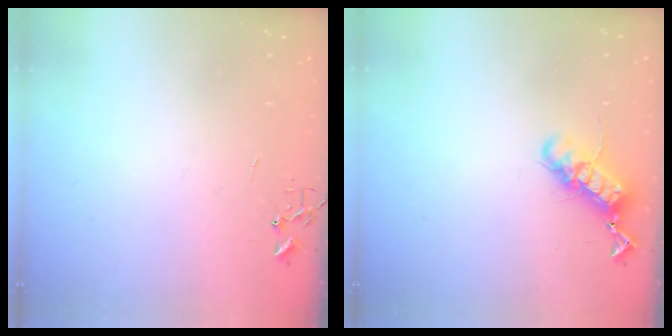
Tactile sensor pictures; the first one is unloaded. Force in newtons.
{"total": 12.7, "press": 12.6, "slide": 1.1}